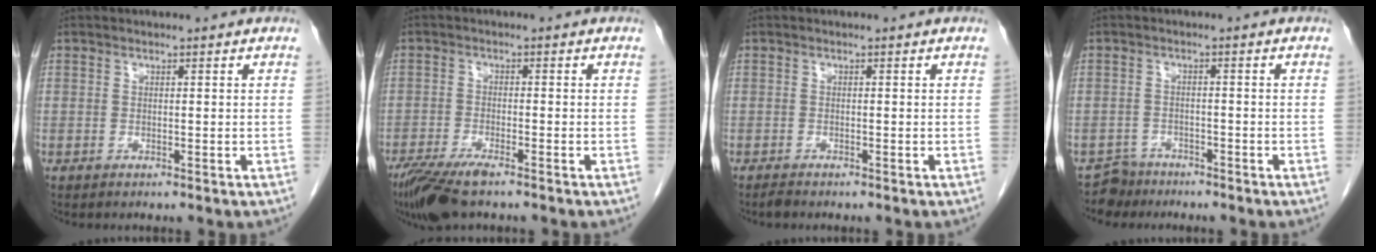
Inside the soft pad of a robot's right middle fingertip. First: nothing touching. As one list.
[{"total": 7.4, "force": [-5.4, 1.4, 4.9], "torque": [-0.089, -0.018, -0.094]}, {"total": 0.9, "force": [-0.8, 0.1, 0.4], "torque": [-0.016, -0.003, -0.015]}, {"total": 3.1, "force": [-2.6, 1.5, -0.7], "torque": [0.008, 0.003, -0.047]}]